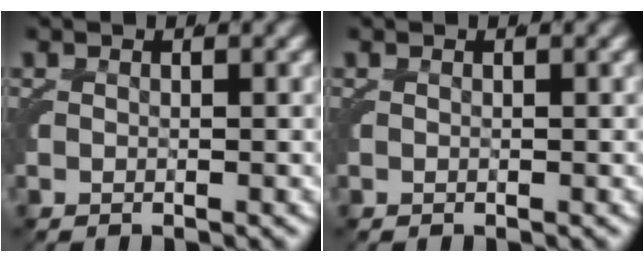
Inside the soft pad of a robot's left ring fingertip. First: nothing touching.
{"total": 0.0}